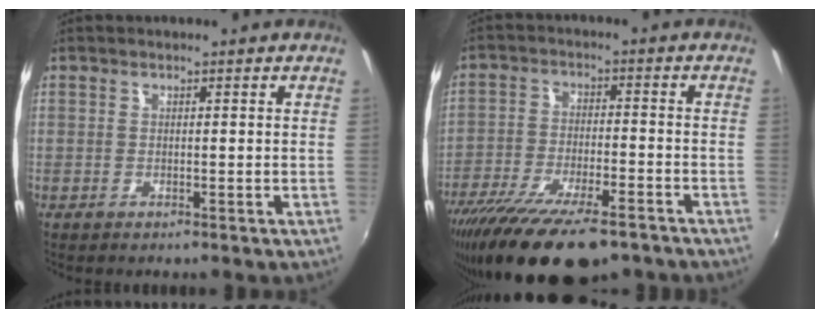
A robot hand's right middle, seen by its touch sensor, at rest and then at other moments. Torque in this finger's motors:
{"motor_torque": [1.12, -1.02, 0.42, 0.21]}